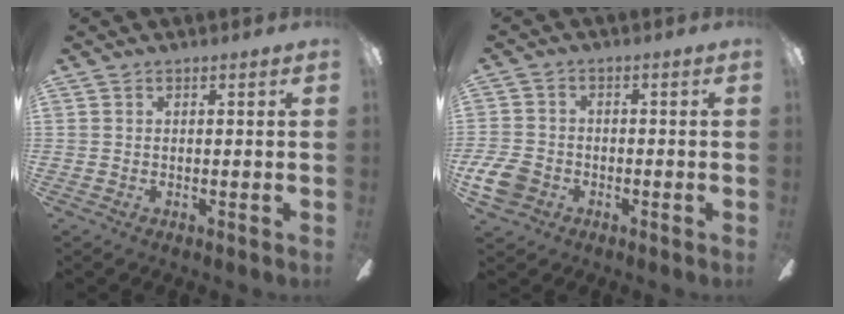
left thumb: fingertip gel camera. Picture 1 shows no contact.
{"total": 7.0, "force": [-2.8, 5.5, 3.3], "torque": [-0.085, 0.020, -0.053]}